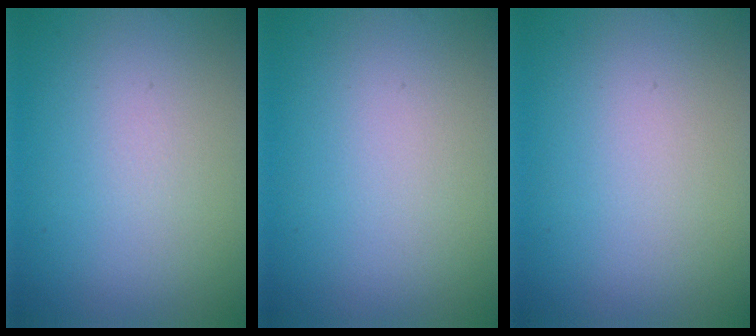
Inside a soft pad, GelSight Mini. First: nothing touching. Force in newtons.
{"total": 0.0}
{"total": 0.0}